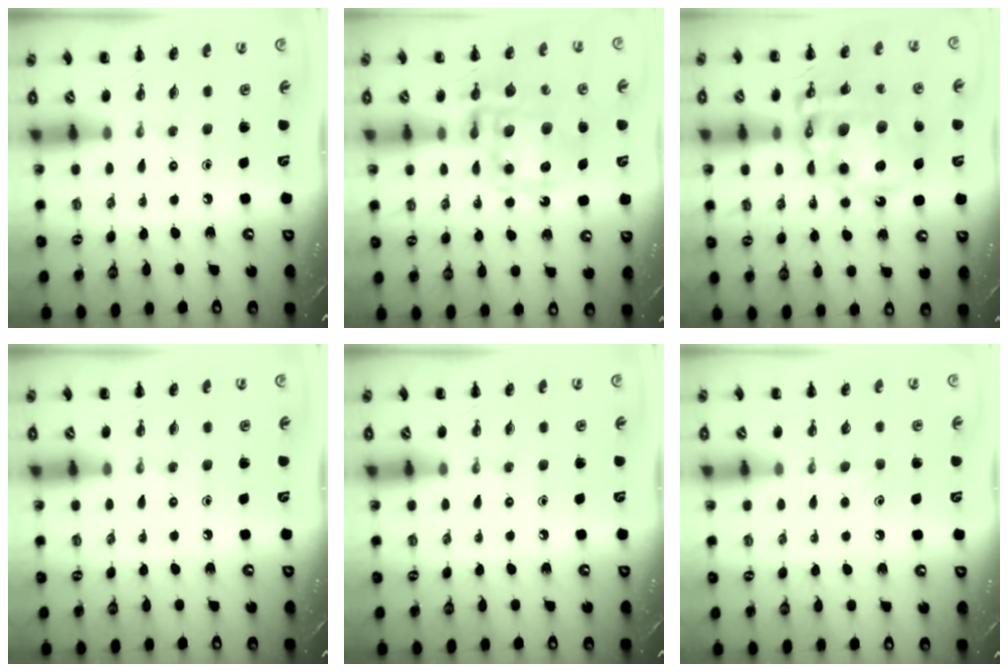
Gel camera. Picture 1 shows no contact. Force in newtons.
{"total": 16.2, "press": 15.8, "slide": 3.6}
{"total": 20.4, "press": 19.9, "slide": 4.7}
{"total": 0.0}
{"total": 0.0}
{"total": 3.7, "press": 3.5, "slide": 1.1}